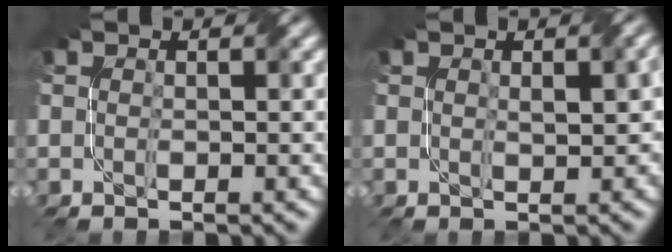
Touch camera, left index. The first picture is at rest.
{"total": 2.0, "force": [0.4, 0.8, 1.8], "torque": [-0.022, 0.006, 0.018]}